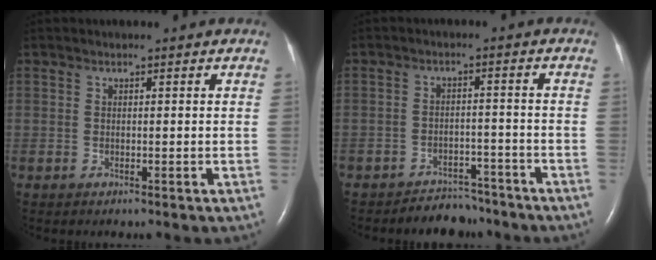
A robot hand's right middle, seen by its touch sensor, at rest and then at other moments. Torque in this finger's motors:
{"motor_torque": [-0.04, -0.09, -0.01, 0.01]}